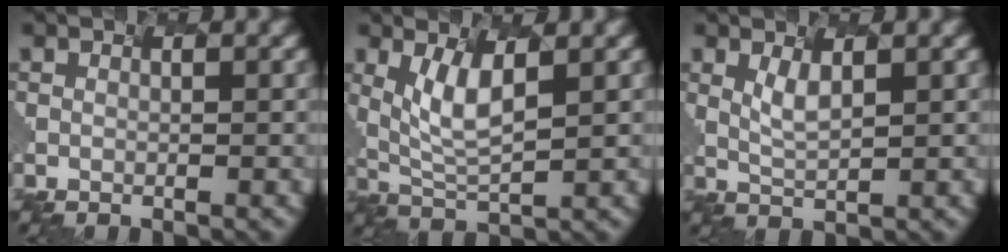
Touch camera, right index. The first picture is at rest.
{"total": 3.5, "force": [0.5, 1.1, 3.3], "torque": [-0.087, -0.012, 0.027]}
{"total": 1.2, "force": [0.2, 0.1, 1.2], "torque": [-0.043, -0.008, 0.022]}